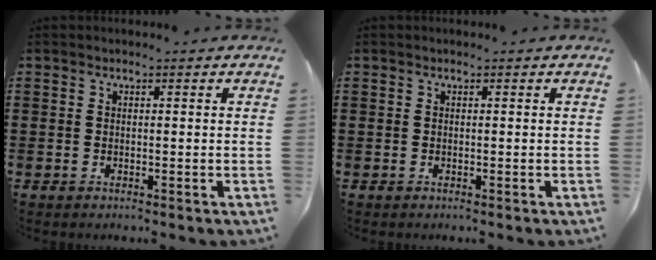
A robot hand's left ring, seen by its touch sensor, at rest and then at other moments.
{"total": 0.0}